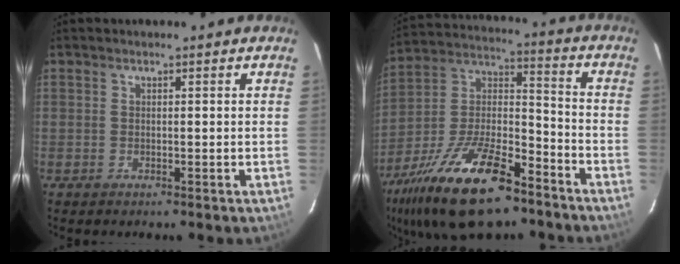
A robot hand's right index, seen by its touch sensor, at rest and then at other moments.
{"total": 23.7, "force": [-15.1, 8.9, 16.0], "torque": [-0.318, -0.013, -0.262]}